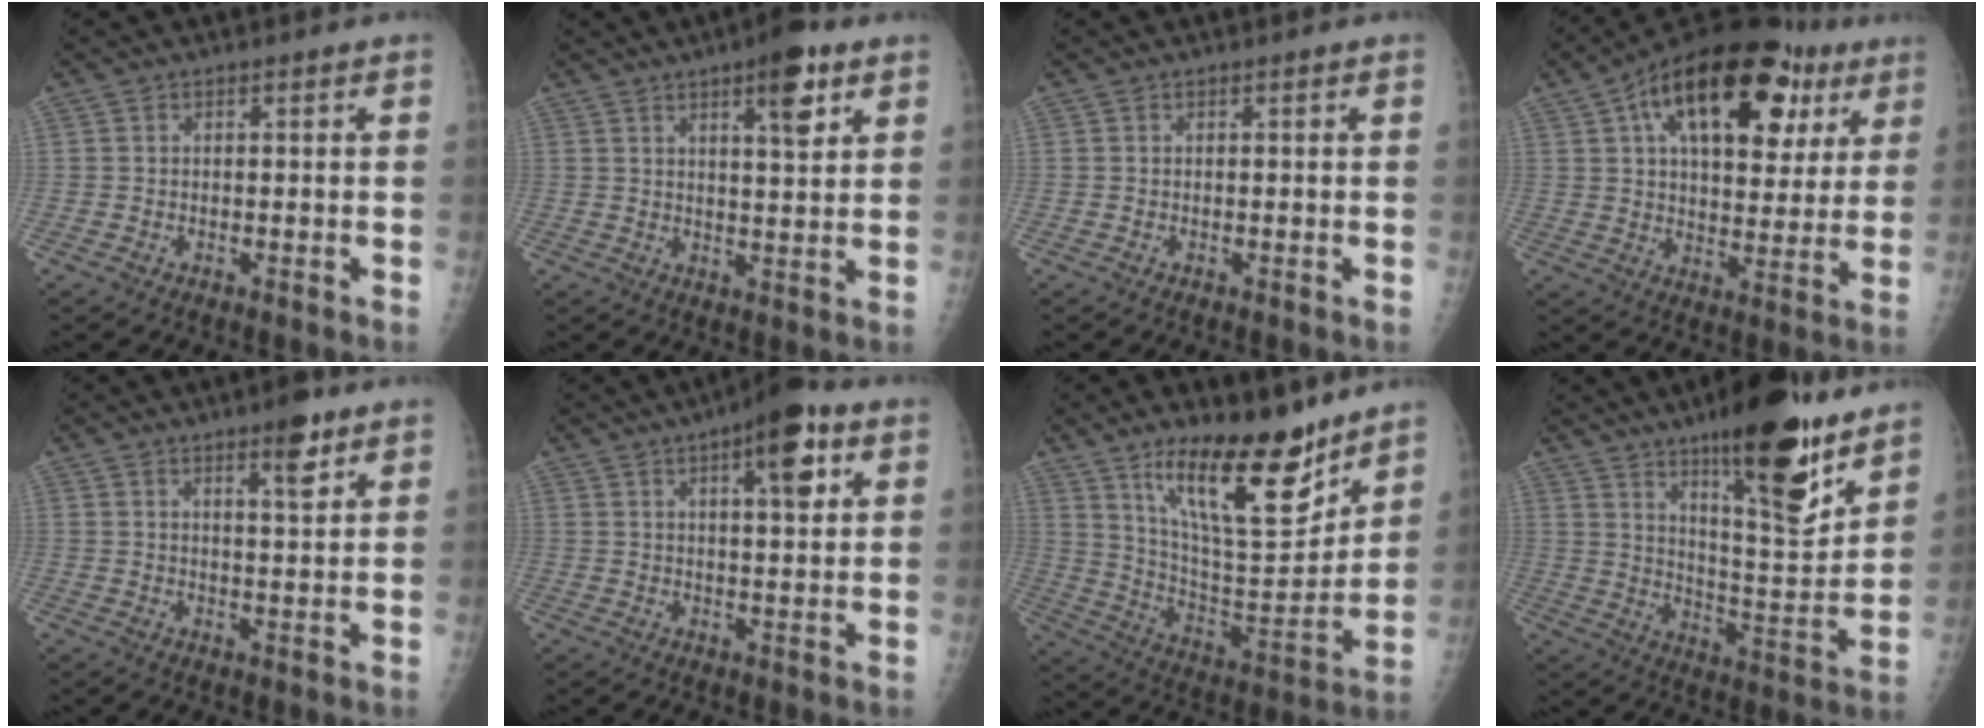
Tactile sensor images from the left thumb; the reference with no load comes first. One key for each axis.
{"total": 8.2, "fx": 4.4, "fy": 2.3, "fz": 6.5, "tx": -0.083, "ty": -0.021, "tz": 0.062}
{"total": 0.0}
{"total": 26.6, "fx": 11.6, "fy": 13.6, "fz": 19.7, "tx": -0.266, "ty": 0.014, "tz": 0.173}
{"total": 5.5, "fx": 3.5, "fy": 1.3, "fz": 4.1, "tx": -0.052, "ty": -0.022, "tz": 0.050}
{"total": 10.4, "fx": 4.8, "fy": 3.4, "fz": 8.6, "tx": -0.106, "ty": -0.010, "tz": 0.064}
{"total": 21.5, "fx": 14.5, "fy": 7.0, "fz": 14.3, "tx": -0.194, "ty": -0.092, "tz": 0.249}
{"total": 20.4, "fx": 13.2, "fy": 5.5, "fz": 14.6, "tx": -0.180, "ty": -0.084, "tz": 0.207}